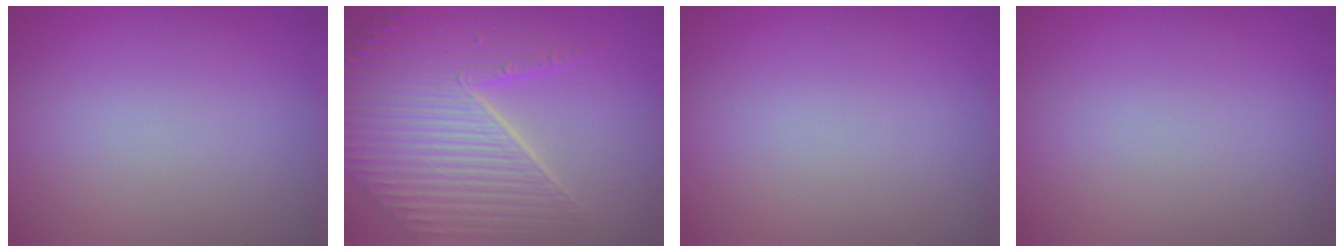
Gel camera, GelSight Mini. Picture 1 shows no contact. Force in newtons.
{"total": 6.9, "press": 5.5, "slide": 4.2}
{"total": 0.0}
{"total": 0.0}